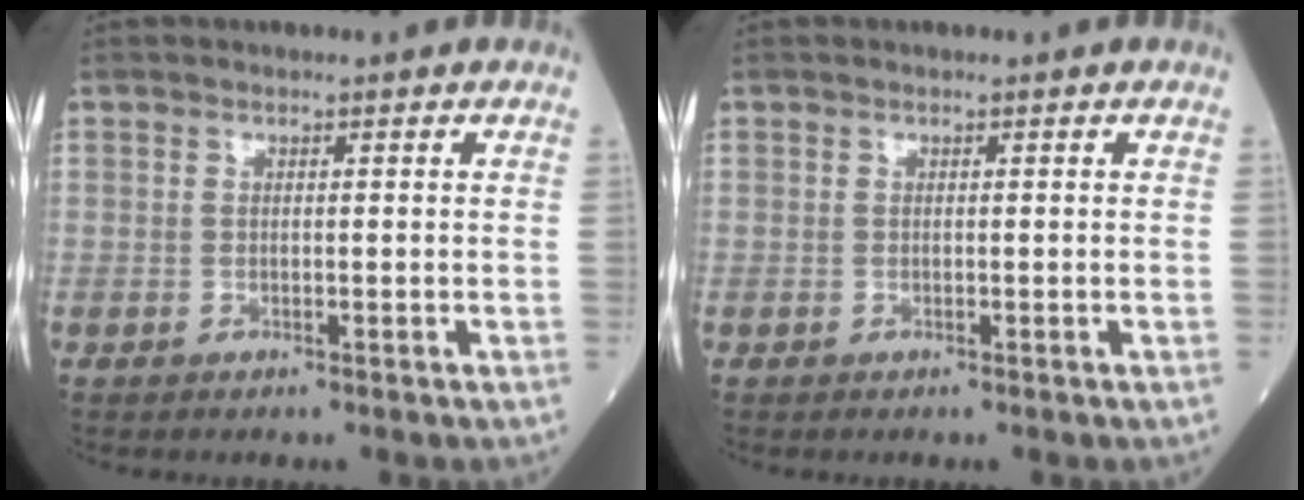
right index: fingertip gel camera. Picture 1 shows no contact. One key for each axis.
{"total": 0.0}